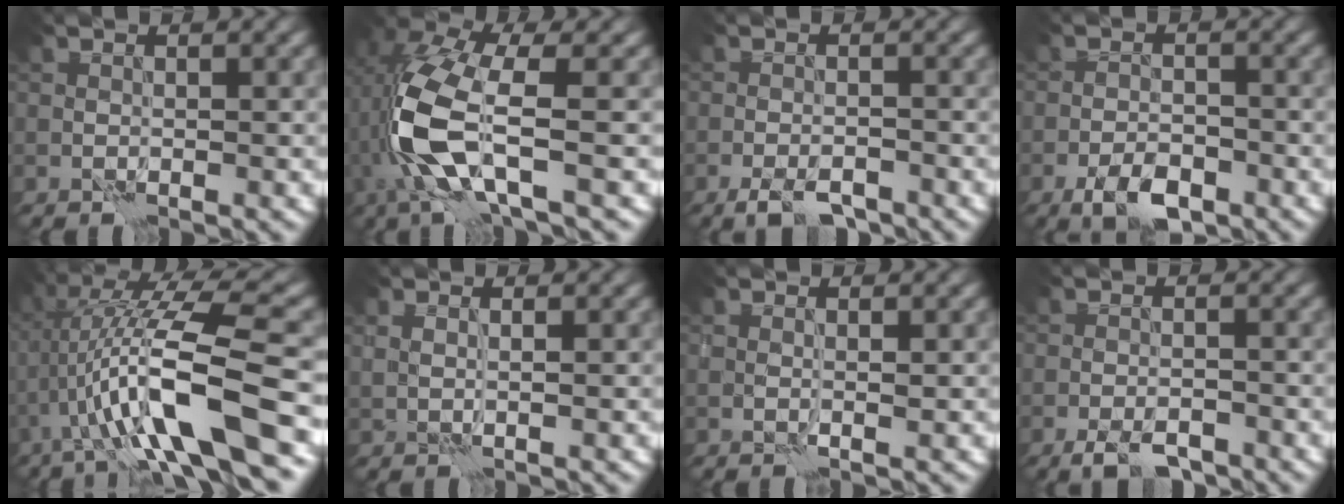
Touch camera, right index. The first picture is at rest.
{"total": 8.2, "force": [-1.0, 2.9, 7.6], "torque": [-0.185, 0.001, -0.026]}
{"total": 2.9, "force": [-2.1, 1.0, 1.7], "torque": [-0.027, -0.004, -0.038]}
{"total": 3.5, "force": [-2.2, 1.5, 2.2], "torque": [-0.032, -0.004, -0.041]}
{"total": 10.8, "force": [-1.6, 2.0, 10.5], "torque": [-0.184, 0.021, -0.025]}
{"total": 0.9, "force": [0.7, 0.1, 0.5], "torque": [-0.011, -0.008, 0.019]}
{"total": 0.6, "force": [0.4, -0.2, 0.3], "torque": [-0.008, -0.005, 0.008]}
{"total": 2.9, "force": [-2.1, 1.0, 1.7], "torque": [-0.026, -0.003, -0.039]}